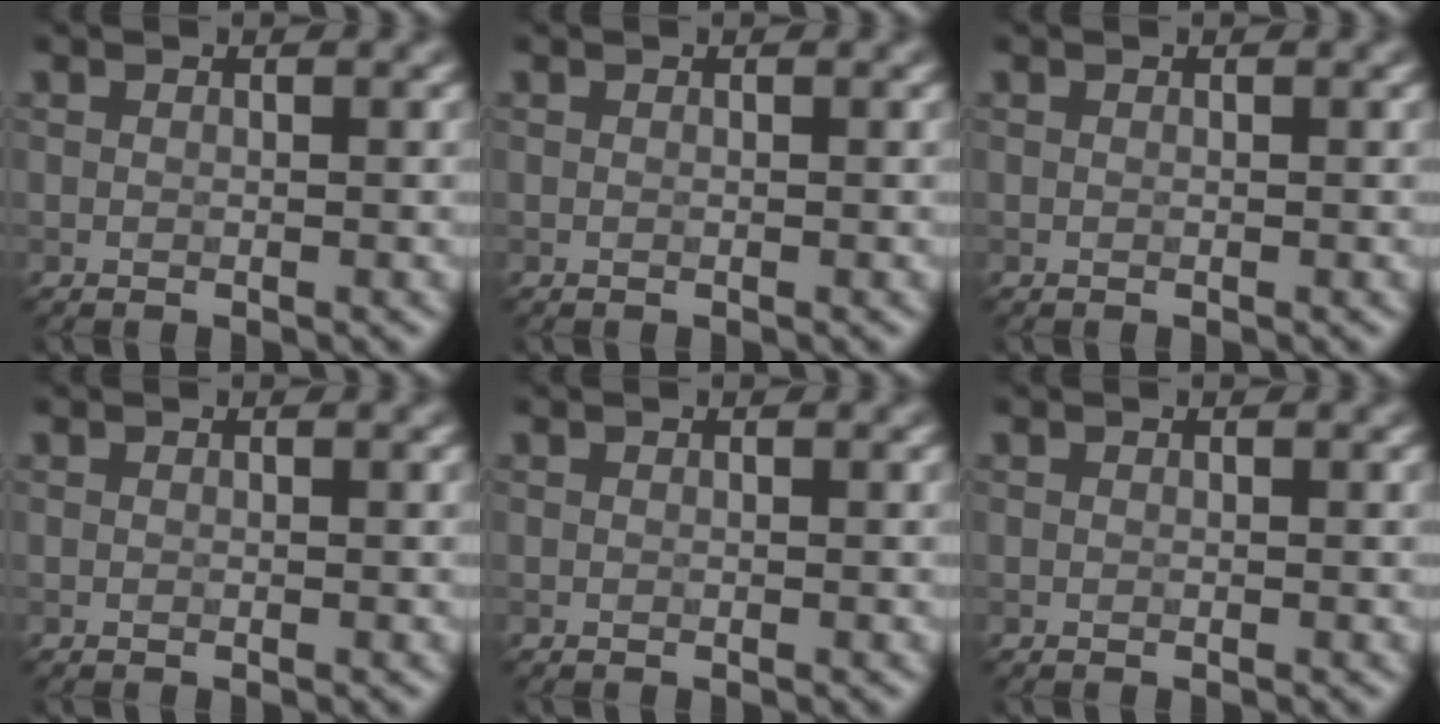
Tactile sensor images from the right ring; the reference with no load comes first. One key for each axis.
{"total": 0.0}
{"total": 0.0}
{"total": 0.0}
{"total": 0.0}
{"total": 0.0}